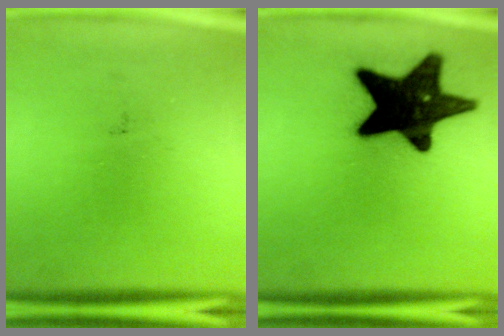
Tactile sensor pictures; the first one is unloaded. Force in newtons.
{"total": 18.7}